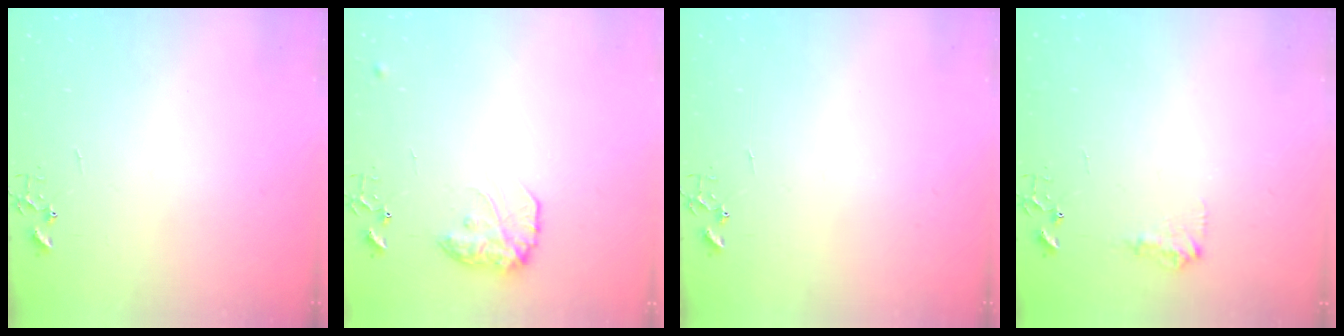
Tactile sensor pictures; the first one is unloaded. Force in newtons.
{"total": 13.1, "press": 13.0, "slide": 0.7}
{"total": 0.0}
{"total": 7.9, "press": 7.9, "slide": 0.3}